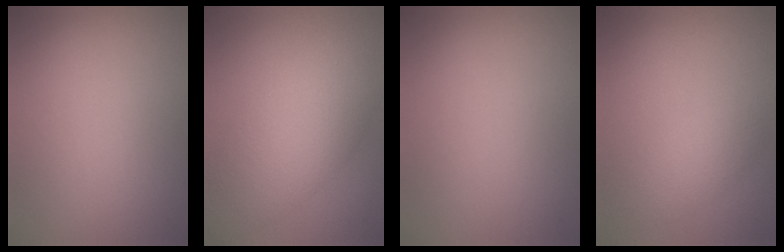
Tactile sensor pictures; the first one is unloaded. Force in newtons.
{"total": 6.9, "press": 6.9, "slide": 0.2}
{"total": 0.0}
{"total": 2.0, "press": 2.0, "slide": 0.1}